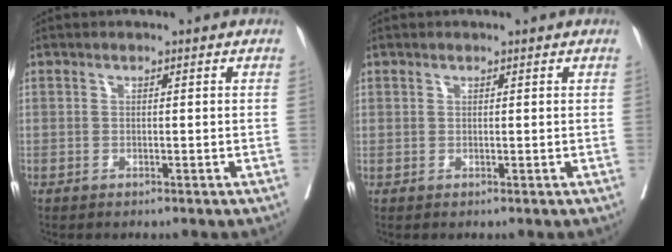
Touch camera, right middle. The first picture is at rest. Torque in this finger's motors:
{"motor_torque": [-1.47, 0.67, -0.31, -0.10]}